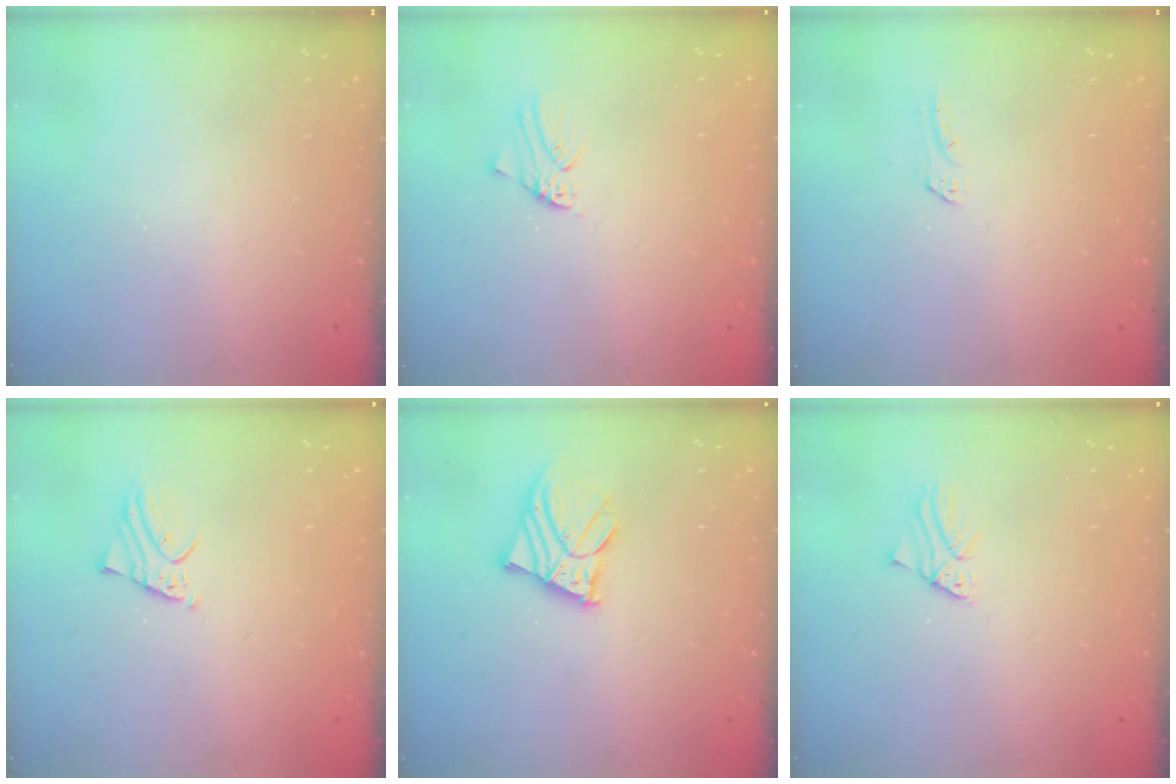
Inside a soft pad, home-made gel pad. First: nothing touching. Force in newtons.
{"total": 0.0}
{"total": 2.1, "press": 2.1, "slide": 0.2}
{"total": 1.8, "press": 1.8, "slide": 0.4}
{"total": 9.0, "press": 8.9, "slide": 1.0}
{"total": 1.1, "press": 1.1, "slide": 0.2}